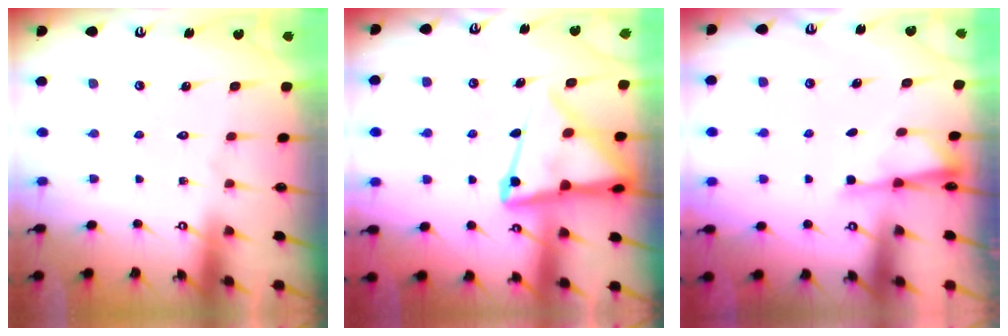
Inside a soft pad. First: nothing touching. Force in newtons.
{"total": 13.7, "press": 13.6, "slide": 1.4}
{"total": 2.1, "press": 2.1, "slide": 0.3}